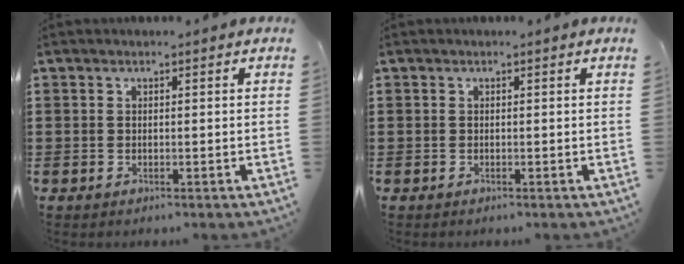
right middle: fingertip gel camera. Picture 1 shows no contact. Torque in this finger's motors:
{"motor_torque": [0.27, -0.51, 0.02, 0.02]}